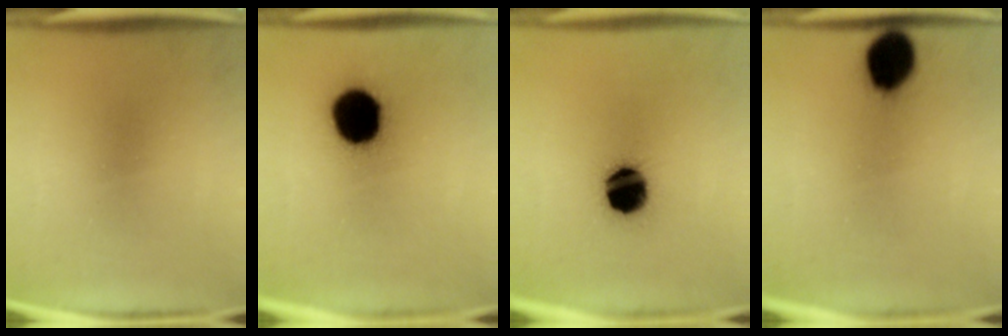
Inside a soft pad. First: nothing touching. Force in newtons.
{"total": 17.5}
{"total": 14.2}
{"total": 11.2}